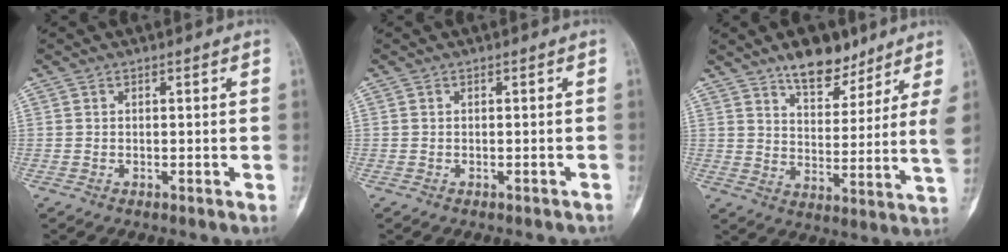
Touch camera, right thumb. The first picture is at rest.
{"total": 1.5, "force": [-1.2, 0.7, 0.6], "torque": [-0.014, 0.012, -0.011]}
{"total": 12.4, "force": [9.0, 4.1, 7.4], "torque": [-0.081, -0.065, 0.140]}